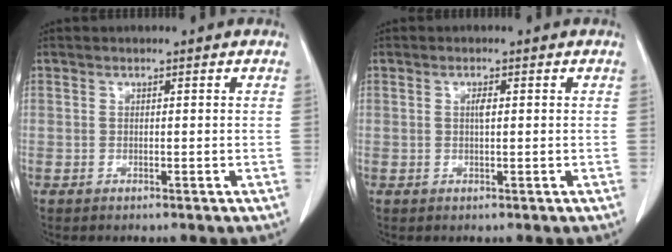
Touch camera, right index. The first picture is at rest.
{"total": 1.2, "force": [0.2, 0.2, 1.1], "torque": [-0.021, 0.002, 0.003]}